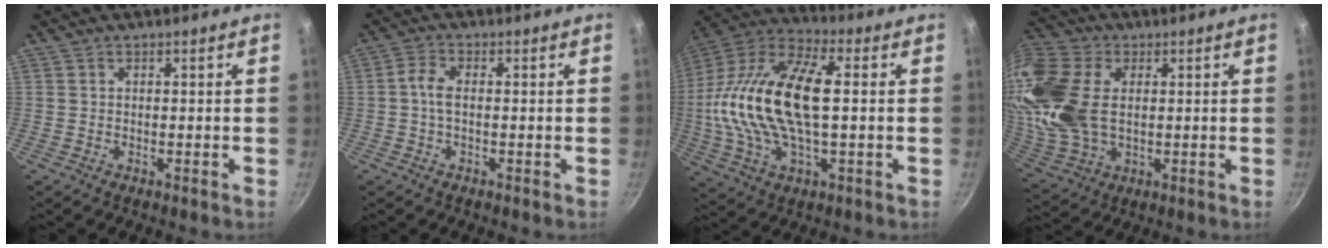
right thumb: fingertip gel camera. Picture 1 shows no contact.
{"total": 3.1, "force": [-0.3, 1.5, 2.8], "torque": [-0.068, 0.011, -0.014]}
{"total": 23.2, "force": [0.8, 10.8, 20.6], "torque": [-0.408, 0.032, 0.003]}
{"total": 22.9, "force": [3.4, 15.5, 16.5], "torque": [-0.361, 0.001, 0.065]}